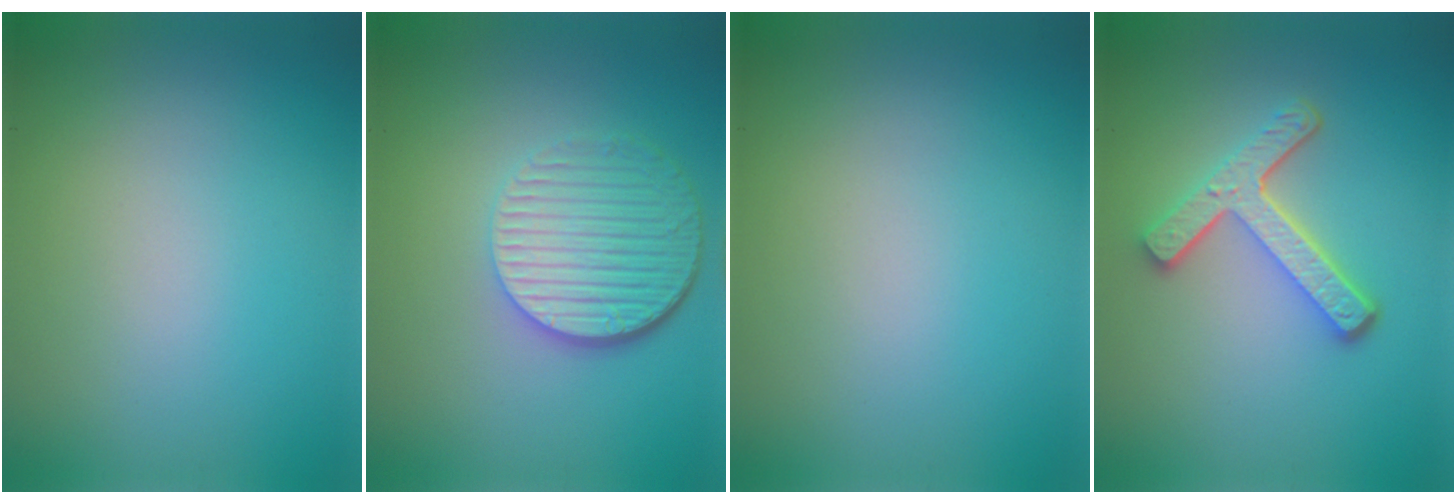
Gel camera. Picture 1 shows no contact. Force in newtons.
{"total": 5.6, "press": 4.1, "slide": 3.8}
{"total": 0.0}
{"total": 4.7, "press": 3.6, "slide": 3.1}